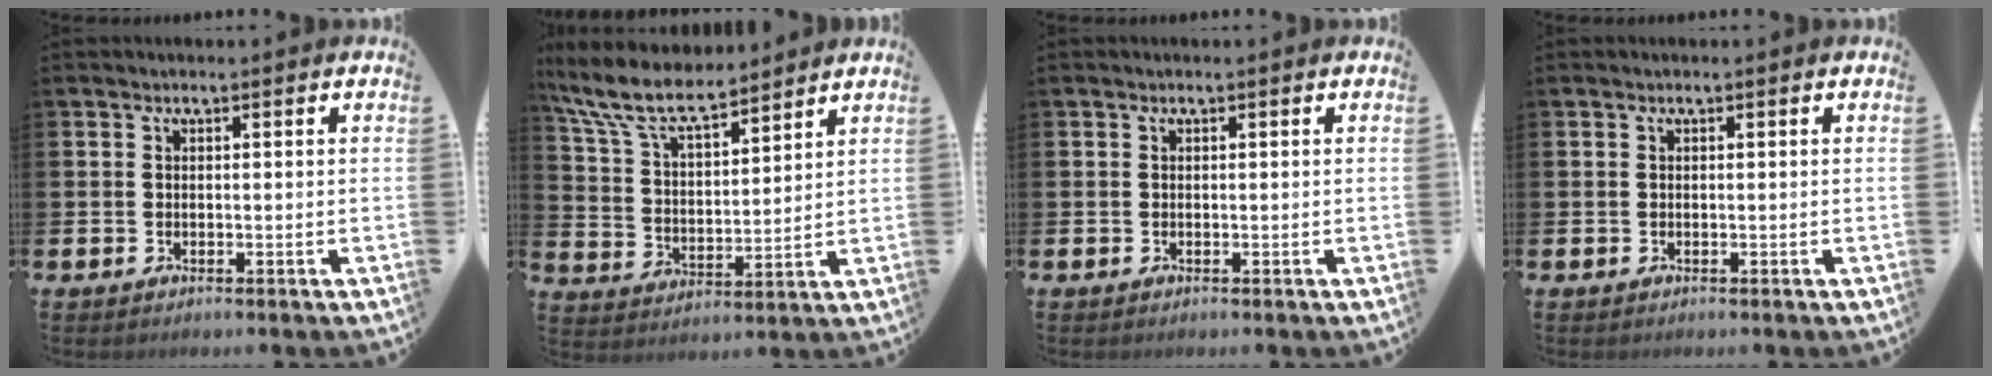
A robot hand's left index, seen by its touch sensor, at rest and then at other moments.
{"total": 9.0, "force": [8.0, 2.3, 3.6], "torque": [-0.105, -0.041, 0.143]}
{"total": 0.0}
{"total": 0.0}